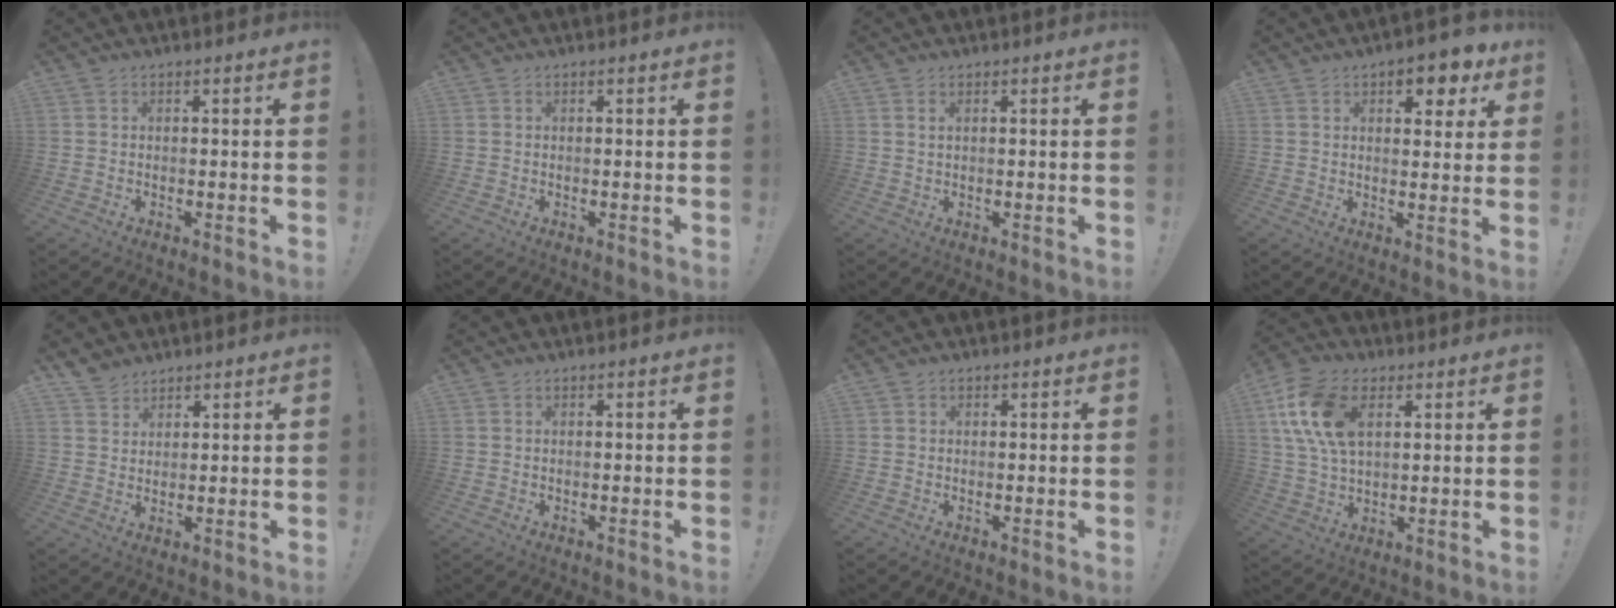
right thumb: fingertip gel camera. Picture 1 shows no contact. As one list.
[{"total": 0.0}, {"total": 1.1, "force": [0.5, 0.4, 0.9], "torque": [-0.010, -0.002, 0.008]}, {"total": 7.6, "force": [4.5, 3.8, 4.8], "torque": [-0.041, -0.026, 0.072]}, {"total": 4.8, "force": [4.1, 2.5, 0.7], "torque": [-0.006, -0.029, 0.077]}, {"total": 0.0}, {"total": 0.6, "force": [0.3, 0.5, 0.0], "torque": [0.005, -0.001, 0.005]}, {"total": 16.4, "force": [5.7, 10.4, 11.4], "torque": [-0.219, -0.007, 0.106]}]